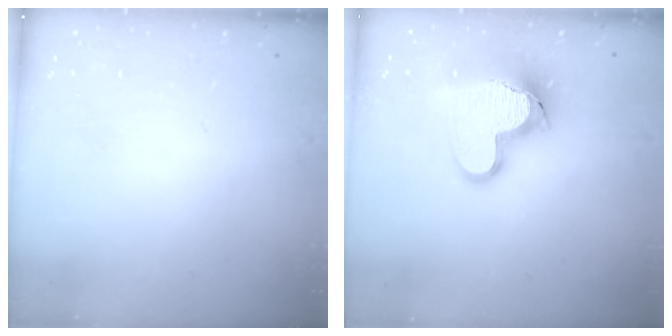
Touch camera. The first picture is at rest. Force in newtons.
{"total": 16.9, "press": 16.7, "slide": 2.4}